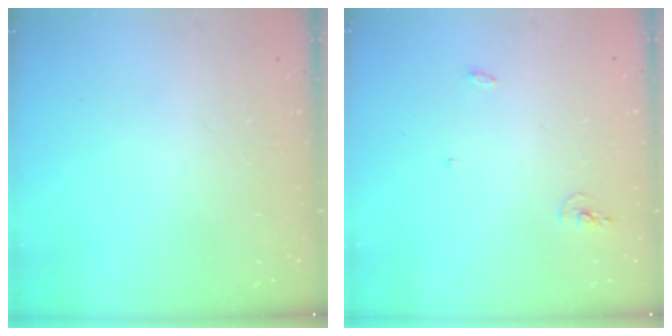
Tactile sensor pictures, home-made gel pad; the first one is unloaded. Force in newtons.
{"total": 7.6, "press": 4.3, "slide": 6.2}